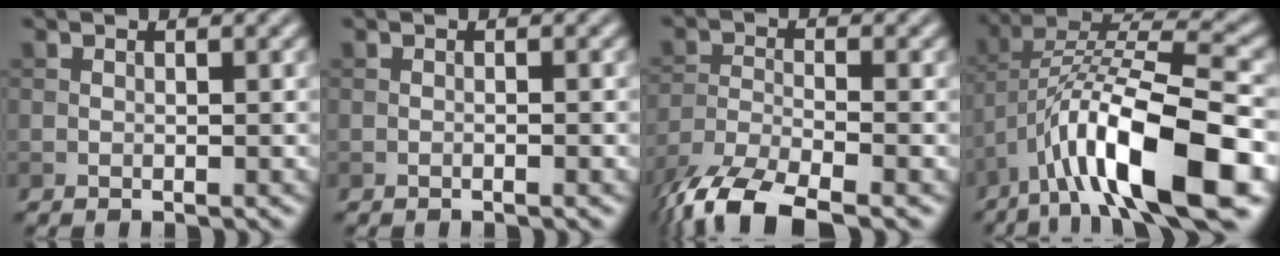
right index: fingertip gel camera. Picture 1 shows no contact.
{"total": 0.6, "force": [-0.4, 0.0, 0.5], "torque": [-0.009, 0.000, -0.008]}
{"total": 9.4, "force": [-7.1, 2.8, 5.5], "torque": [-0.112, -0.018, -0.140]}
{"total": 13.5, "force": [-6.0, 4.0, 11.4], "torque": [-0.194, 0.009, -0.101]}